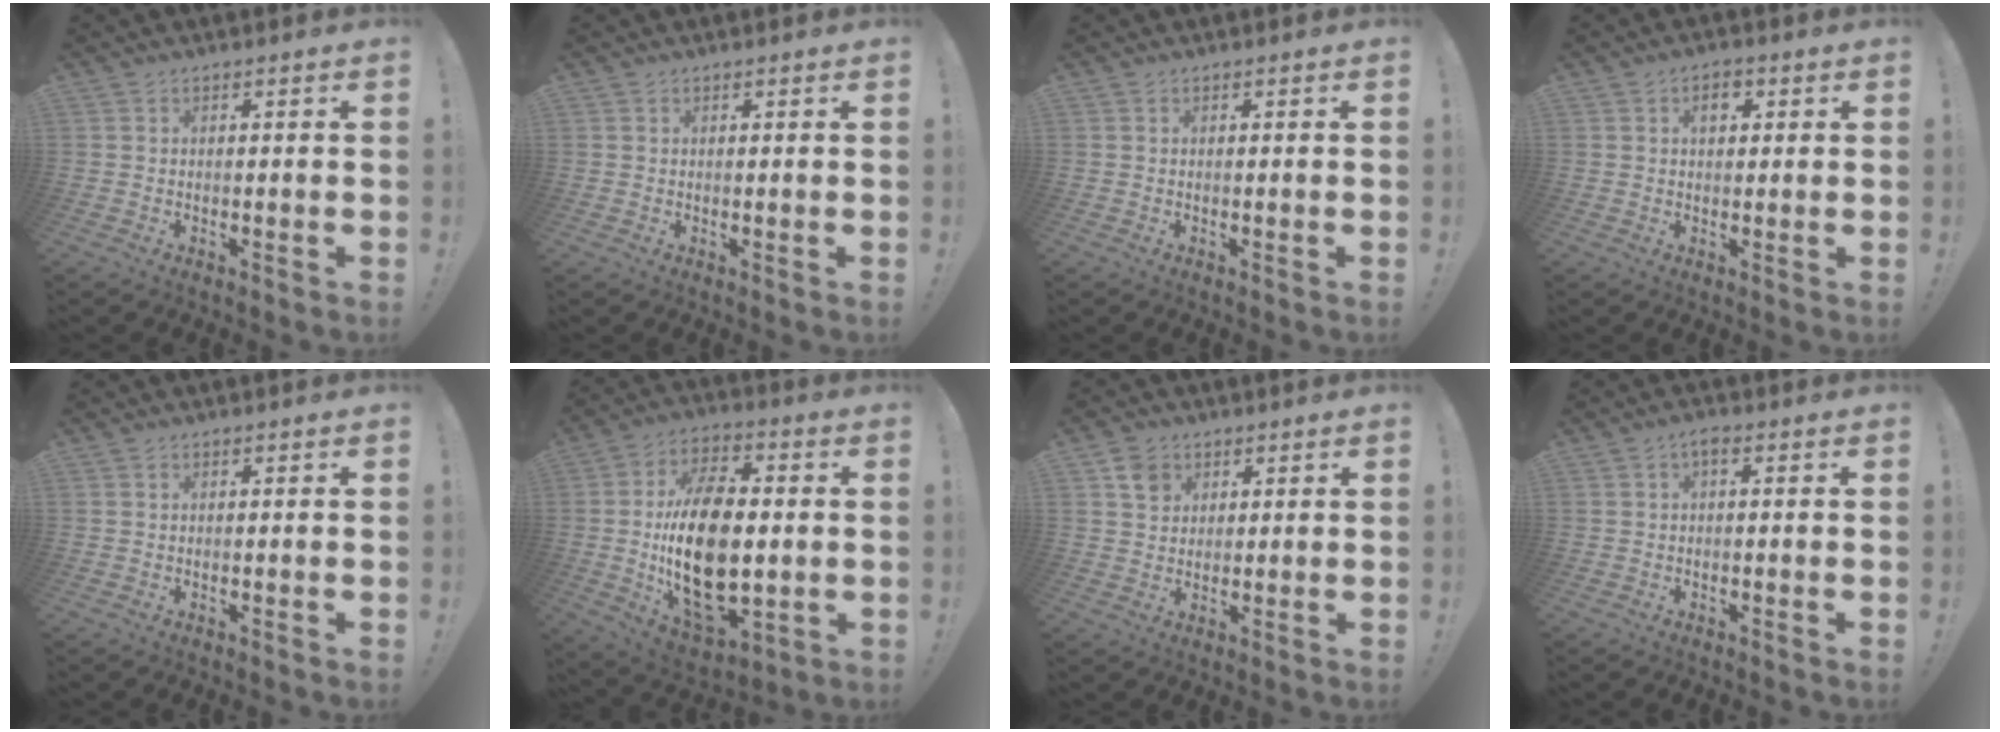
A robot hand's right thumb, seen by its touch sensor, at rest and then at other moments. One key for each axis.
{"total": 0.9, "fx": 0.4, "fy": 0.8, "fz": -0.1, "tx": 0.006, "ty": -0.003, "tz": 0.006}
{"total": 0.0}
{"total": 4.1, "fx": 1.2, "fy": 2.8, "fz": 2.8, "tx": -0.030, "ty": 0.001, "tz": 0.014}
{"total": 0.5, "fx": -0.2, "fy": -0.1, "fz": -0.5, "tx": 0.004, "ty": 0.001, "tz": -0.003}
{"total": 24.1, "fx": -0.7, "fy": 13.8, "fz": 19.7, "tx": -0.374, "ty": -0.008, "tz": -0.009}
{"total": 4.7, "fx": 2.5, "fy": 3.9, "fz": 0.9, "tx": -0.004, "ty": -0.010, "tz": 0.046}
{"total": 1.9, "fx": -0.1, "fy": 0.6, "fz": 1.8, "tx": -0.035, "ty": 0.007, "tz": -0.004}